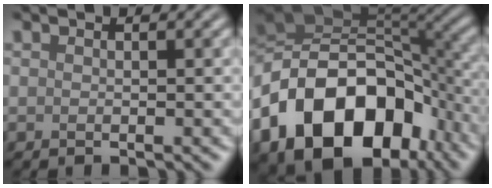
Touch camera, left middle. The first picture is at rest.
{"total": 16.6, "force": [-6.4, 11.1, 10.5], "torque": [-0.199, -0.002, -0.117]}